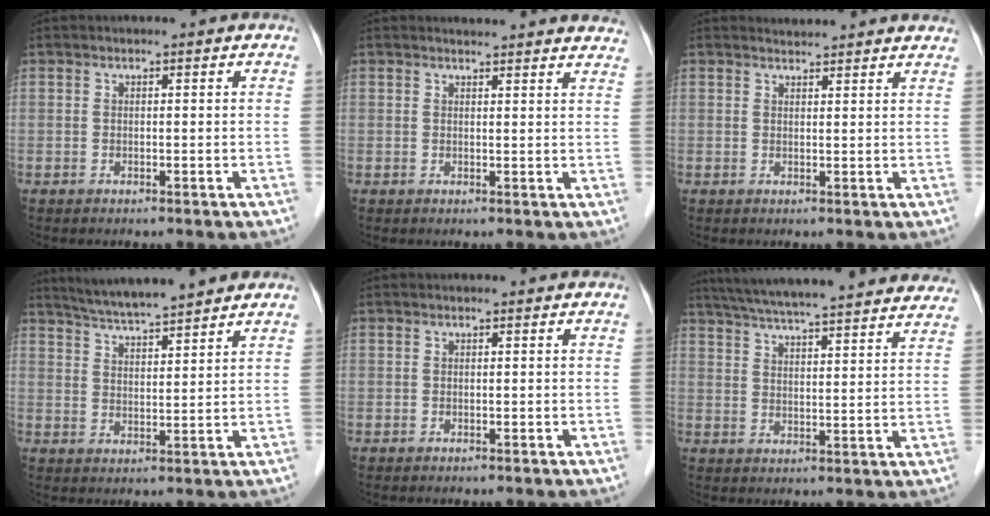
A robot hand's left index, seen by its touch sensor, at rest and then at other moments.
{"total": 10.2, "force": [9.9, 1.1, 1.8], "torque": [-0.001, -0.006, 0.087]}
{"total": 5.0, "force": [4.9, 0.5, 0.4], "torque": [-0.007, 0.013, 0.047]}
{"total": 10.0, "force": [9.1, 0.2, 4.3], "torque": [-0.078, 0.023, 0.145]}
{"total": 0.0}
{"total": 29.8, "force": [26.9, 2.7, 12.6], "torque": [-0.208, -0.014, 0.343]}